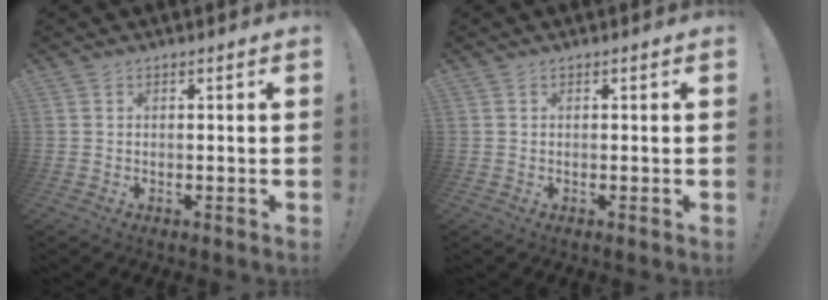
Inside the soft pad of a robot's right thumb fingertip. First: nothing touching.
{"total": 0.0}